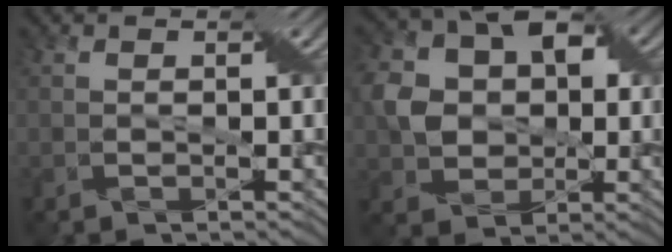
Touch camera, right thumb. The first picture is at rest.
{"total": 8.3, "force": [0.8, 6.8, 4.6], "torque": [-0.103, 0.003, 0.011]}